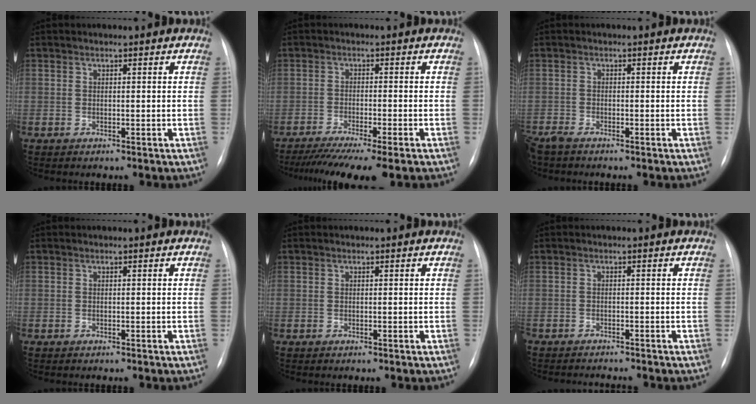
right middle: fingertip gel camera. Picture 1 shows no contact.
{"total": 10.0, "force": [-7.9, 0.0, 6.2], "torque": [-0.088, -0.022, -0.122]}
{"total": 3.2, "force": [-2.7, 0.8, 1.6], "torque": [-0.037, -0.010, -0.051]}
{"total": 0.0}
{"total": 0.0}
{"total": 3.2, "force": [-3.1, 0.3, 0.8], "torque": [-0.007, -0.008, -0.044]}